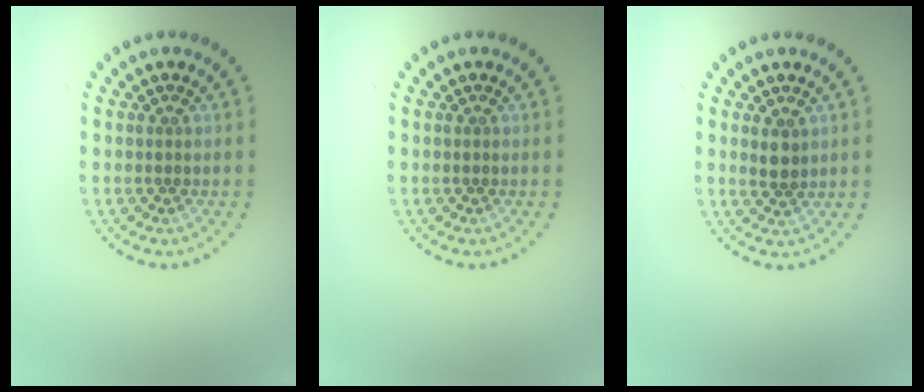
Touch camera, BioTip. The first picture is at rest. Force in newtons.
{"total": 0.0}
{"total": 1.6, "press": 1.5, "slide": 0.7}